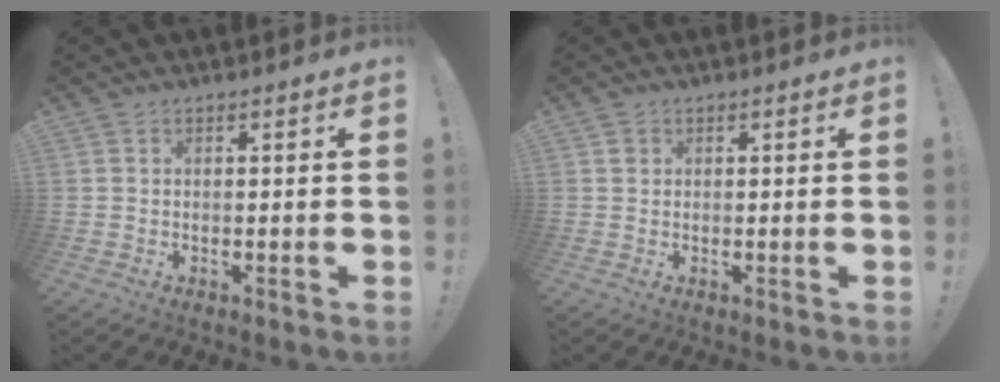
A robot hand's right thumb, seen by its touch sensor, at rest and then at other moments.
{"total": 1.1, "force": [0.5, 1.0, 0.1], "torque": [0.004, 0.000, 0.009]}